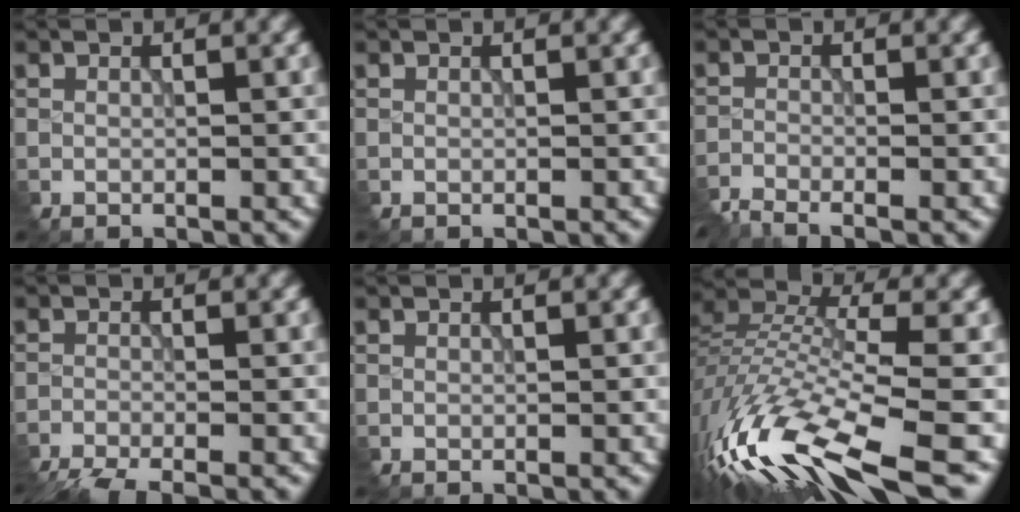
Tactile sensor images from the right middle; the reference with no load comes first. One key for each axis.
{"total": 0.0}
{"total": 2.6, "fx": -2.3, "fy": 0.4, "fz": 1.1, "tx": -0.021, "ty": -0.006, "tz": -0.050}
{"total": 4.8, "fx": -3.9, "fy": 1.0, "fz": 2.6, "tx": -0.036, "ty": -0.013, "tz": -0.066}
{"total": 0.0}
{"total": 14.2, "fx": -8.2, "fy": 4.5, "fz": 10.7, "tx": -0.251, "ty": 0.002, "tz": -0.139}